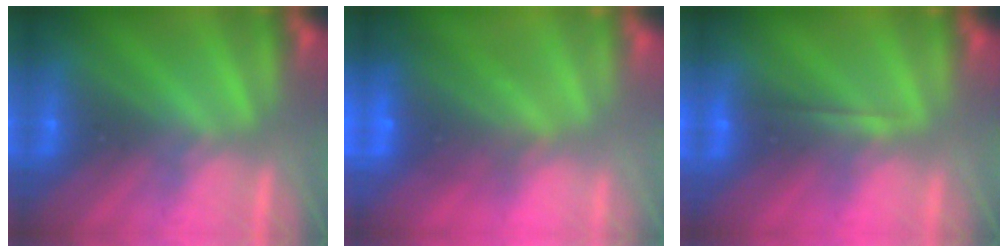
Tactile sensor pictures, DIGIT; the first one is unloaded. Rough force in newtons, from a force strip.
{"total": 7.2}
{"total": 1.7}